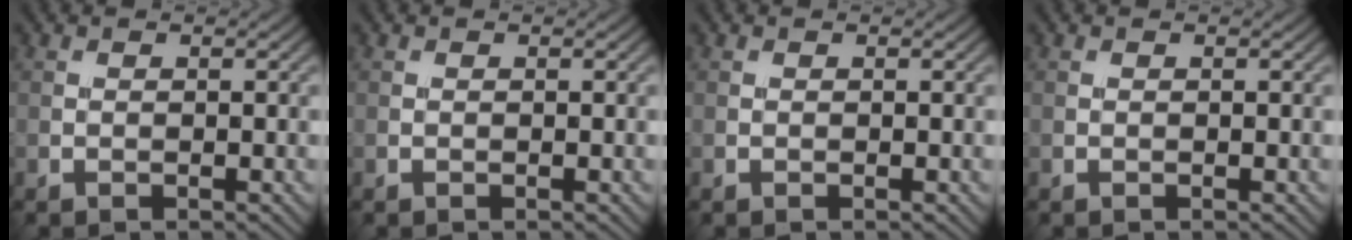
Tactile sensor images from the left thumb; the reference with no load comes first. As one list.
[{"total": 0.0}, {"total": 0.0}, {"total": 0.0}]